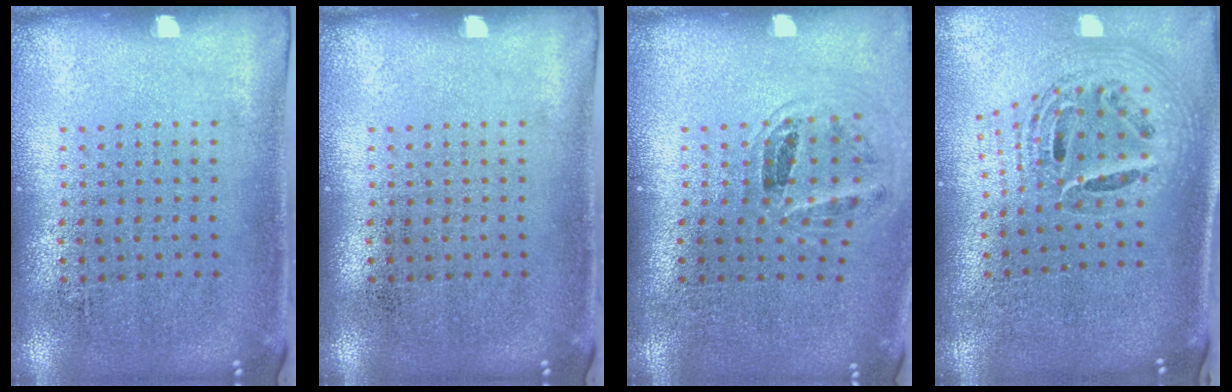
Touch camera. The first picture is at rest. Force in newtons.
{"total": 0.0}
{"total": 1.1, "press": 1.0, "slide": 0.3}
{"total": 1.8, "press": 1.5, "slide": 1.1}